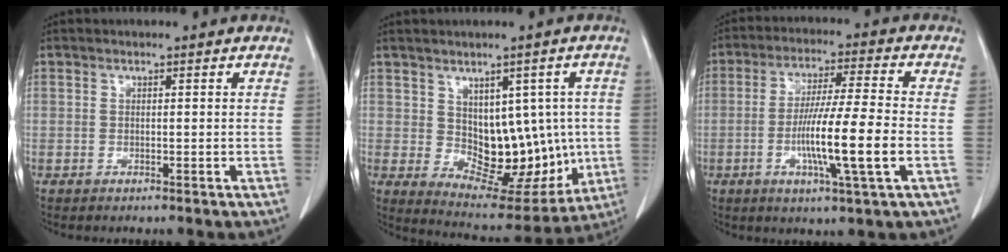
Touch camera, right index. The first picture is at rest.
{"total": 12.6, "force": [0.2, 7.5, 10.1], "torque": [-0.113, 0.014, 0.036]}
{"total": 11.7, "force": [-2.7, -0.5, 11.4], "torque": [-0.209, -0.011, -0.053]}